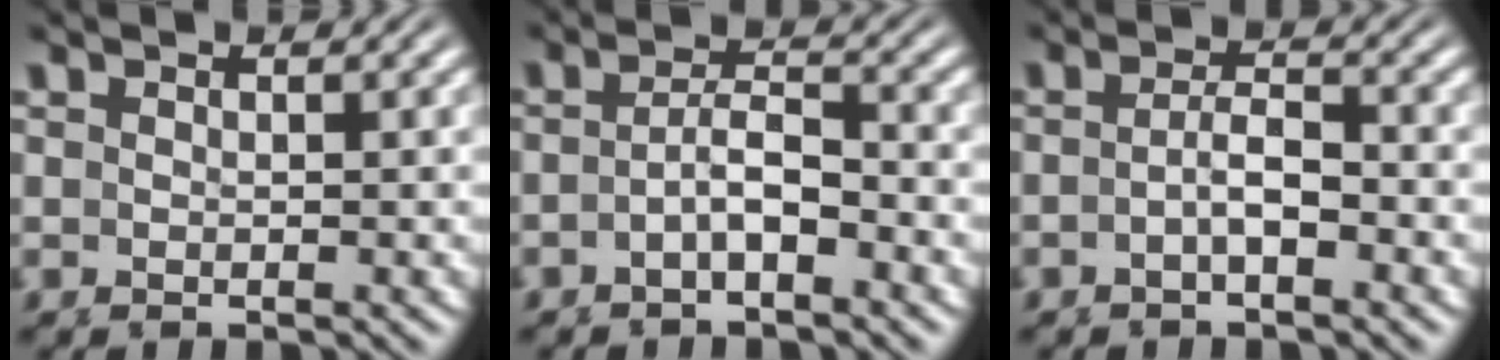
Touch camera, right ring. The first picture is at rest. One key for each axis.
{"total": 2.5, "fx": -1.6, "fy": 0.4, "fz": 1.9, "tx": -0.032, "ty": -0.007, "tz": -0.024}
{"total": 2.1, "fx": -1.2, "fy": 0.1, "fz": 1.7, "tx": -0.028, "ty": -0.004, "tz": -0.020}